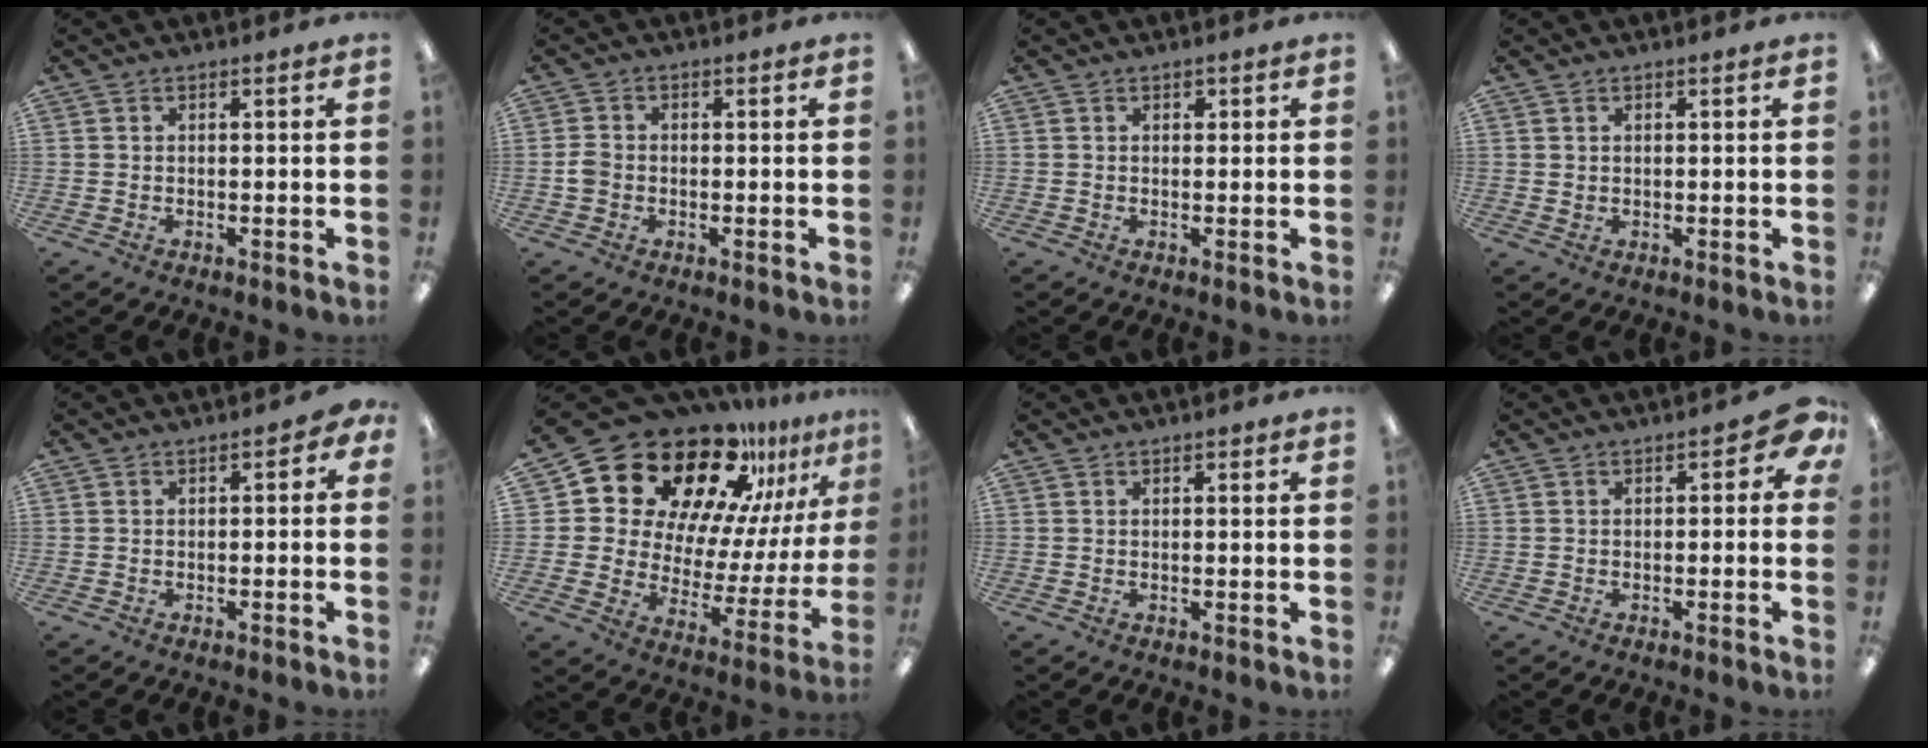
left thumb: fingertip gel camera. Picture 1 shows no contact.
{"total": 3.1, "force": [-0.6, 2.7, 1.4], "torque": [-0.016, 0.005, -0.013]}
{"total": 1.2, "force": [0.7, 0.9, 0.5], "torque": [-0.001, 0.001, 0.009]}
{"total": 1.2, "force": [0.7, 0.9, 0.1], "torque": [0.005, 0.000, 0.011]}
{"total": 1.6, "force": [-1.2, 1.0, 0.2], "torque": [-0.003, 0.007, -0.024]}
{"total": 24.2, "force": [18.0, 12.2, 10.6], "torque": [-0.178, -0.132, 0.325]}
{"total": 0.6, "force": [0.4, 0.4, 0.1], "torque": [-0.003, 0.003, 0.006]}
{"total": 3.7, "force": [0.1, 2.4, 2.8], "torque": [-0.035, 0.003, -0.001]}